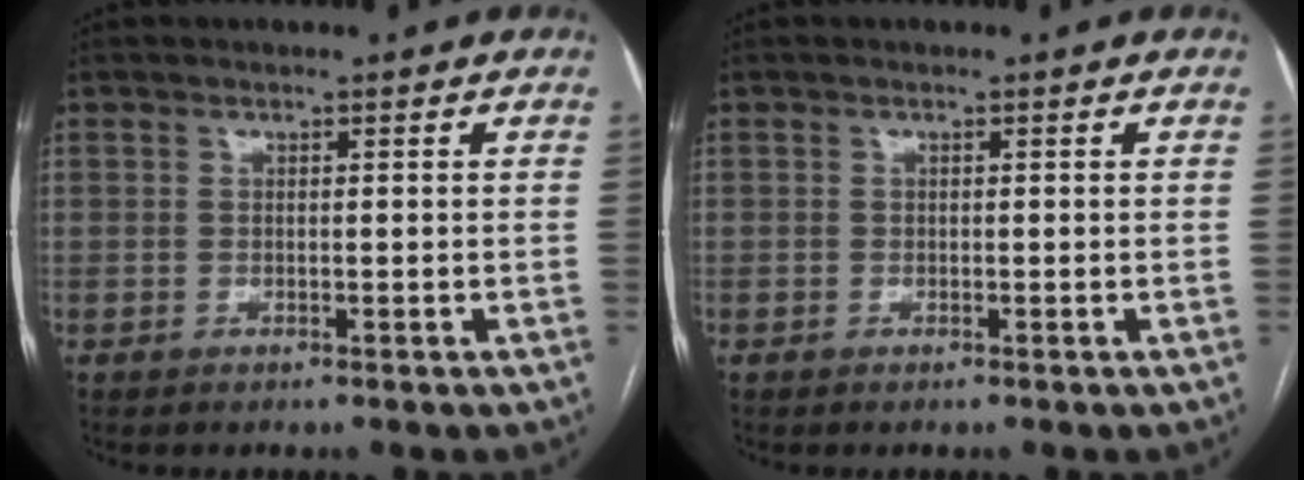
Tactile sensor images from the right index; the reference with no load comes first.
{"total": 0.0}